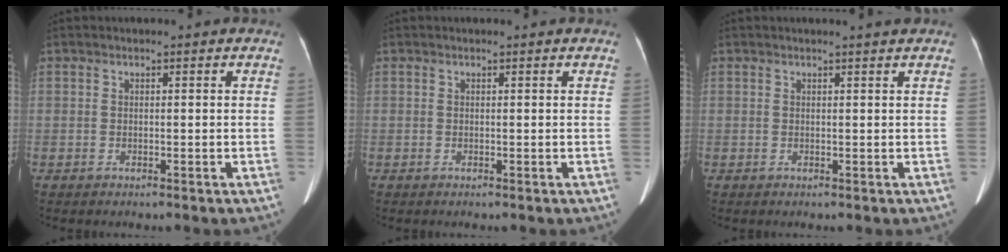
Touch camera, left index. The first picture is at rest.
{"total": 0.6, "force": [0.6, 0.2, 0.1], "torque": [-0.006, 0.004, 0.006]}
{"total": 1.4, "force": [1.3, -0.4, 0.4], "torque": [-0.012, -0.003, 0.019]}